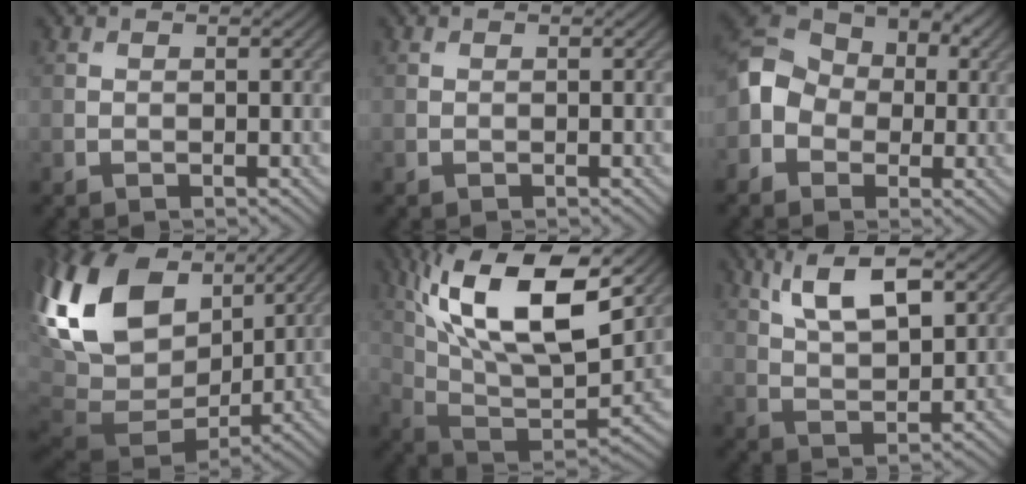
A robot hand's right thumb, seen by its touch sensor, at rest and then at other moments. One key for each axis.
{"total": 0.0}
{"total": 7.6, "fx": -0.7, "fy": 6.2, "fz": 4.3, "tx": -0.097, "ty": 0.007, "tz": -0.034}
{"total": 19.1, "fx": 4.6, "fy": 12.4, "fz": 13.7, "tx": -0.307, "ty": -0.002, "tz": 0.103}
{"total": 17.7, "fx": 7.9, "fy": 7.0, "fz": 14.3, "tx": -0.293, "ty": 0.008, "tz": 0.147}
{"total": 9.0, "fx": 4.6, "fy": 3.4, "fz": 6.9, "tx": -0.139, "ty": 0.009, "tz": 0.090}